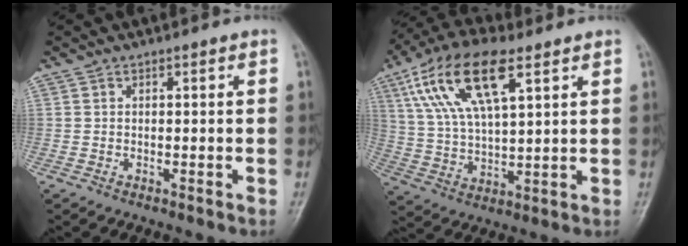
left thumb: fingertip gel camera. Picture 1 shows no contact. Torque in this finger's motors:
{"motor_torque": [2.30, 2.11, 1.52, -1.25, 0.55]}